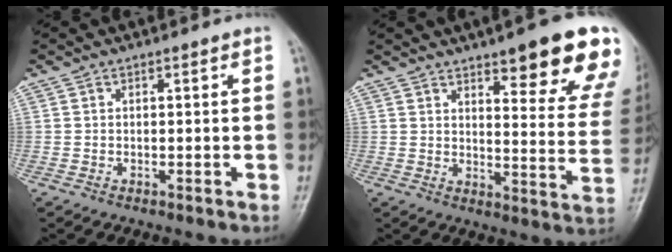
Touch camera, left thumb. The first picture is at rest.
{"total": 18.8, "force": [12.1, 4.5, 13.7], "torque": [-0.139, -0.057, 0.149]}